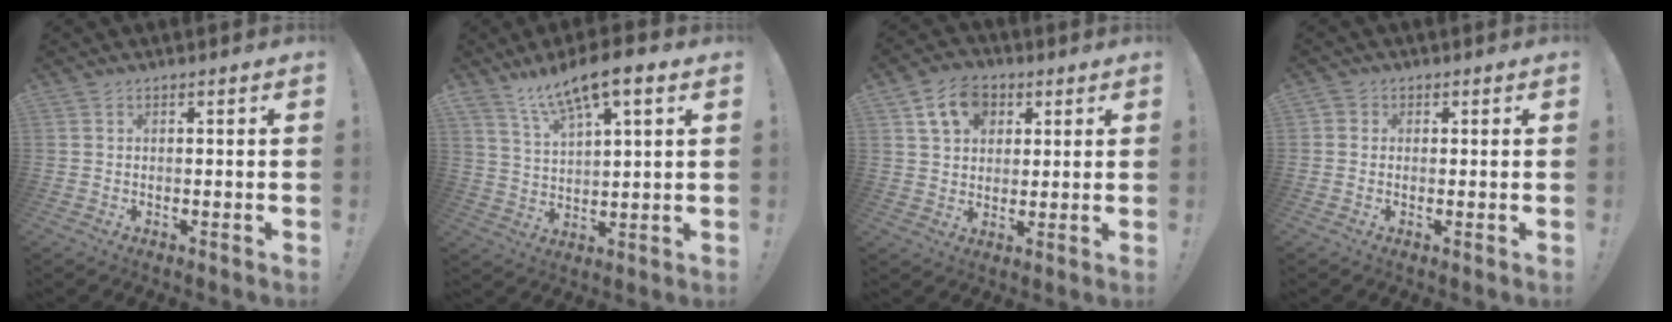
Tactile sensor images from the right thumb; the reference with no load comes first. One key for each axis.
{"total": 10.5, "fx": 7.6, "fy": 2.5, "fz": 6.8, "tx": -0.124, "ty": -0.039, "tz": 0.133}
{"total": 10.4, "fx": 4.7, "fy": 7.9, "fz": 4.9, "tx": -0.080, "ty": -0.008, "tz": 0.091}
{"total": 1.7, "fx": -0.1, "fy": 1.5, "fz": 0.7, "tx": -0.018, "ty": 0.007, "tz": 0.000}